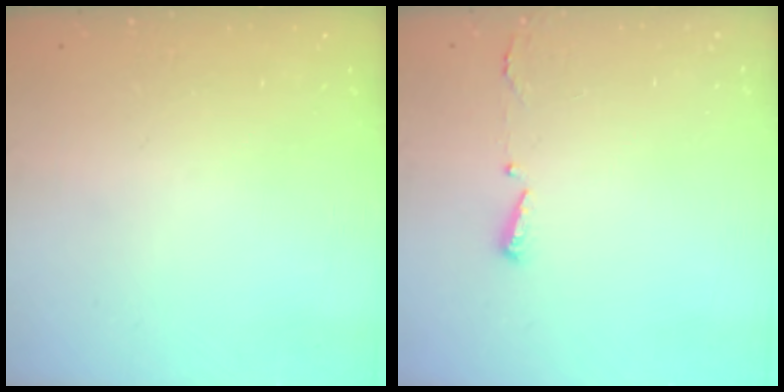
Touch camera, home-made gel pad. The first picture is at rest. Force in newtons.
{"total": 2.9, "press": 2.8, "slide": 0.6}